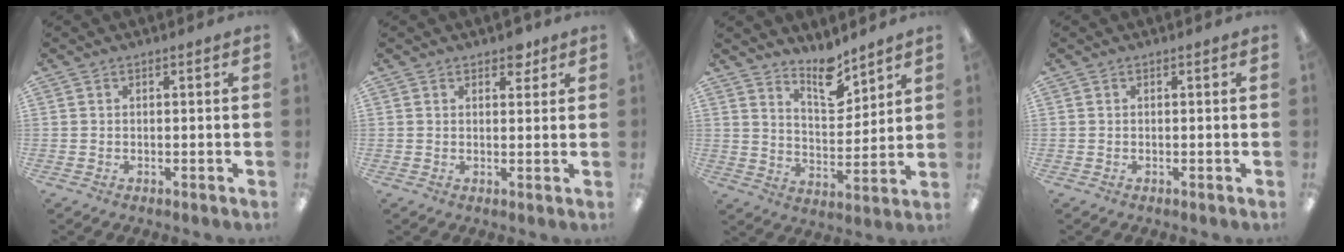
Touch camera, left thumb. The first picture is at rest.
{"total": 3.4, "force": [2.4, 1.8, 1.6], "torque": [-0.004, -0.008, 0.038]}
{"total": 10.4, "force": [8.3, 3.8, 4.9], "torque": [-0.062, -0.058, 0.144]}
{"total": 0.0}